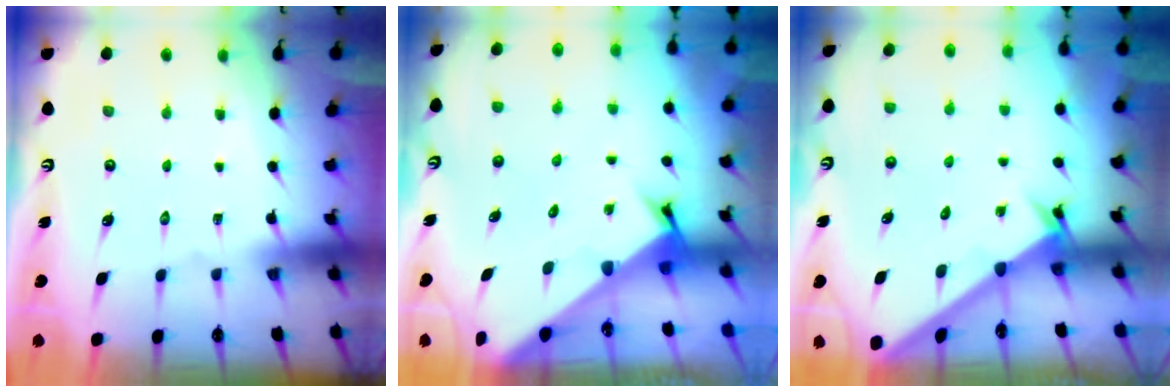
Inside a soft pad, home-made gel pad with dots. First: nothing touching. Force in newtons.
{"total": 2.7, "press": 2.7, "slide": 0.3}
{"total": 1.9, "press": 1.9, "slide": 0.2}